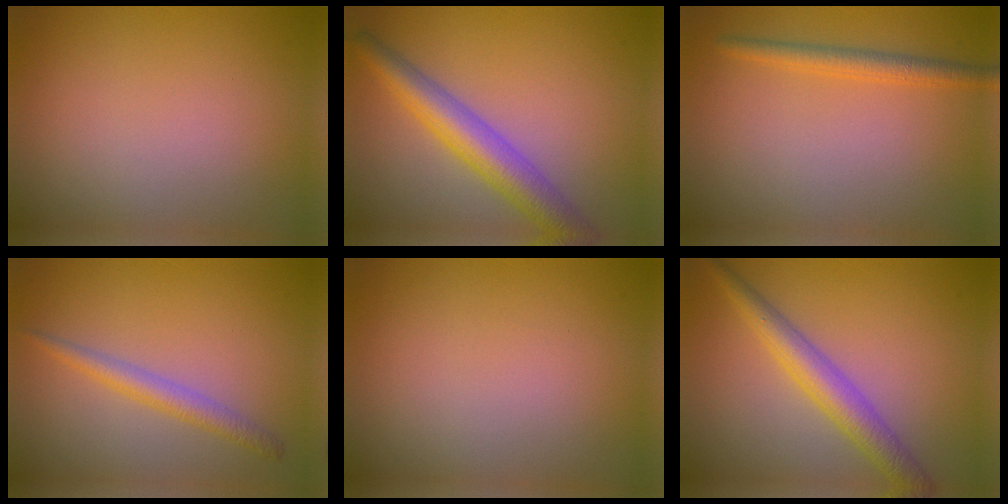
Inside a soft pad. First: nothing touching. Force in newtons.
{"total": 5.3, "press": 5.3, "slide": 0.2}
{"total": 2.2, "press": 2.2, "slide": 0.2}
{"total": 2.2, "press": 2.2, "slide": 0.1}
{"total": 0.0}
{"total": 3.9, "press": 3.9, "slide": 0.1}